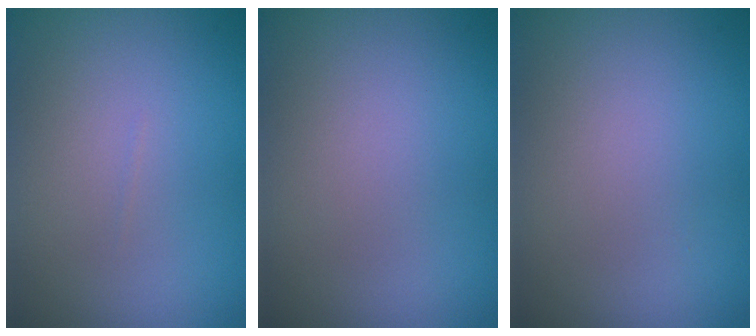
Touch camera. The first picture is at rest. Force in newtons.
{"total": 0.0}
{"total": 0.0}